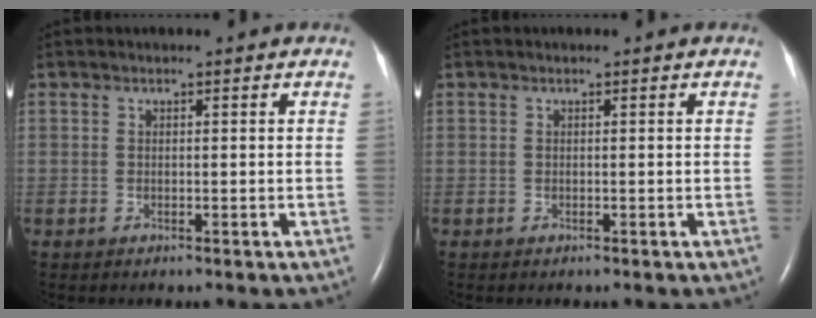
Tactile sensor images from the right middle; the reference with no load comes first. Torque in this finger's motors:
{"motor_torque": [0.19, -0.06, 0.14, 0.01]}